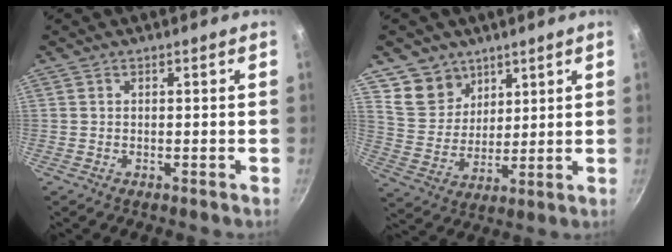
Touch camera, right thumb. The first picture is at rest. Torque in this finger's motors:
{"motor_torque": [-0.64, 0.93, 0.11, 0.04, 0.18]}